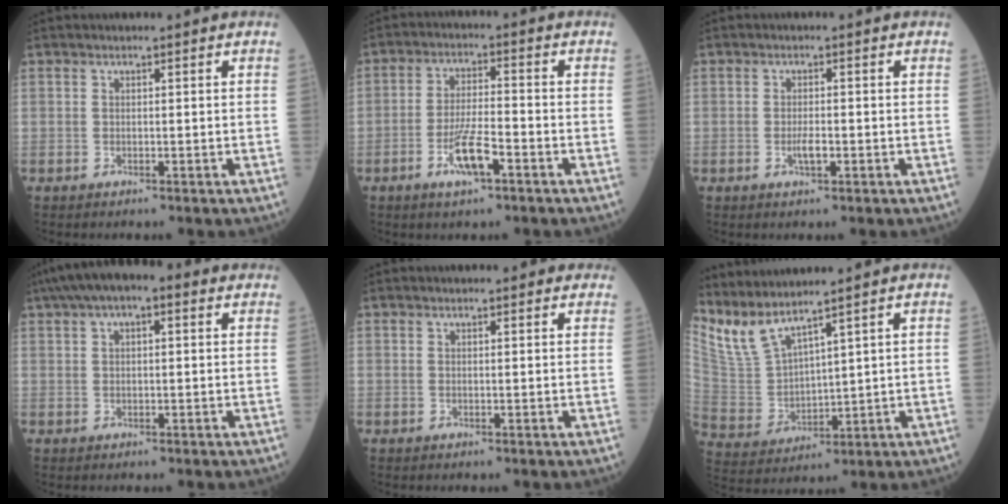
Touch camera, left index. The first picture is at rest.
{"total": 6.5, "force": [-3.4, 1.2, 5.4], "torque": [-0.110, -0.006, -0.063]}
{"total": 2.0, "force": [-0.8, 0.5, 1.7], "torque": [-0.033, -0.003, -0.013]}
{"total": 8.8, "force": [5.0, 3.0, 6.5], "torque": [-0.115, 0.046, 0.075]}
{"total": 3.0, "force": [2.5, 0.8, 1.4], "torque": [-0.012, 0.016, 0.021]}
{"total": 7.6, "force": [6.9, 0.1, 3.1], "torque": [-0.097, -0.005, 0.161]}